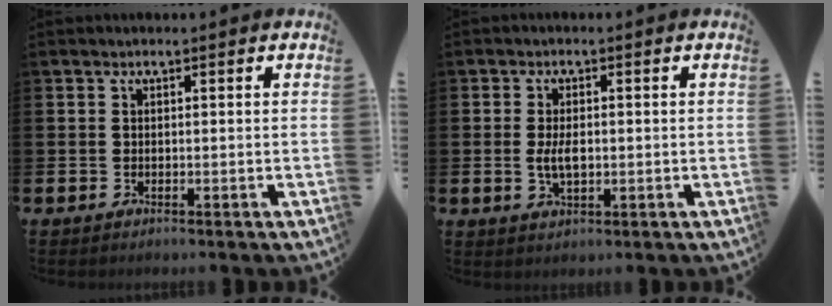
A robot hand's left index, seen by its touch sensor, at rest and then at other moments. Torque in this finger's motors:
{"motor_torque": [1.11, 0.05, 0.53, 0.16]}